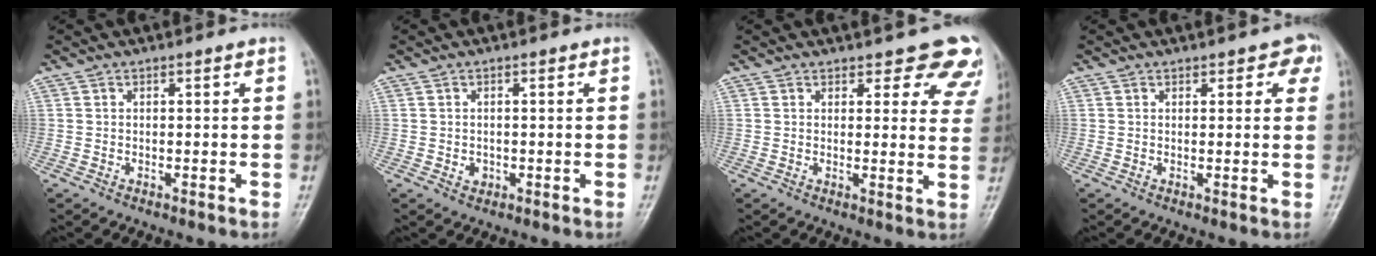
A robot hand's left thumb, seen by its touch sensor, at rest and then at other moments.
{"total": 1.6, "force": [-0.3, 1.4, 0.7], "torque": [-0.004, 0.002, -0.001]}
{"total": 9.4, "force": [8.0, 4.0, 3.0], "torque": [0.023, -0.041, 0.063]}
{"total": 3.3, "force": [1.8, 1.8, 2.1], "torque": [0.003, -0.003, 0.015]}